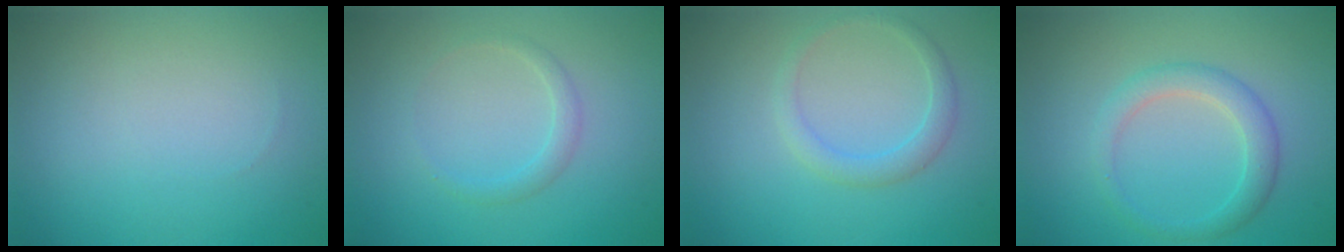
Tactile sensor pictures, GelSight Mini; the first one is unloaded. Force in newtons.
{"total": 1.3, "press": 1.3, "slide": 0.0}
{"total": 1.9, "press": 1.9, "slide": 0.1}
{"total": 2.7, "press": 2.7, "slide": 0.1}